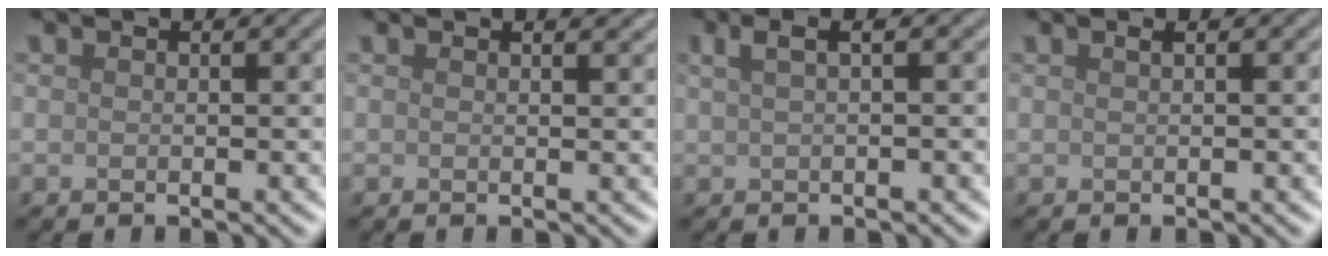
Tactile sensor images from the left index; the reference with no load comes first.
{"total": 1.2, "force": [1.0, 0.3, 0.6], "torque": [-0.005, 0.001, 0.012]}
{"total": 2.7, "force": [1.0, 0.9, 2.3], "torque": [-0.034, 0.008, 0.012]}
{"total": 0.8, "force": [0.4, 0.3, 0.6], "torque": [-0.006, 0.002, 0.003]}